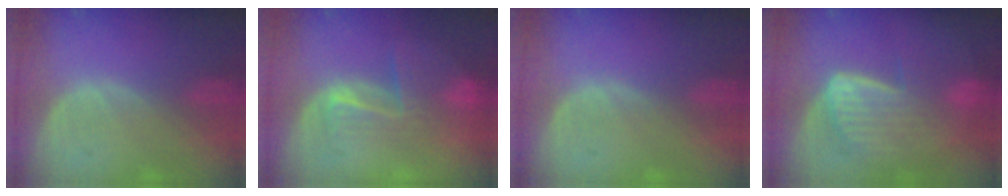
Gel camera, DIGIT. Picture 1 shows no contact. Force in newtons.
{"total": 8.3, "press": 7.1, "slide": 4.4}
{"total": 0.0}
{"total": 7.8, "press": 7.3, "slide": 2.9}